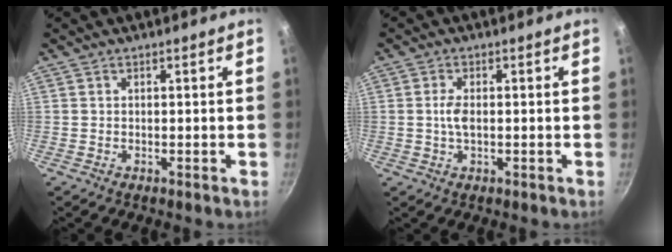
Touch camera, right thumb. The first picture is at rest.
{"total": 3.0, "force": [0.0, 1.4, 2.7], "torque": [-0.054, 0.003, -0.003]}